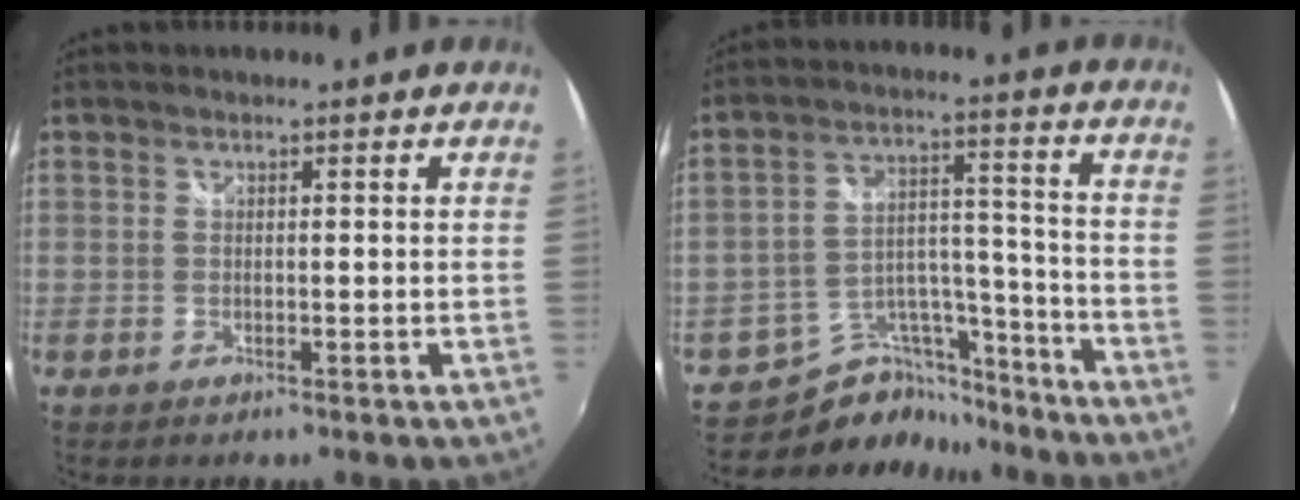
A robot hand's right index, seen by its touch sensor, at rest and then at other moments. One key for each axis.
{"total": 12.9, "fx": -11.3, "fy": 6.1, "fz": 1.4, "tx": -0.022, "ty": 0.060, "tz": -0.178}